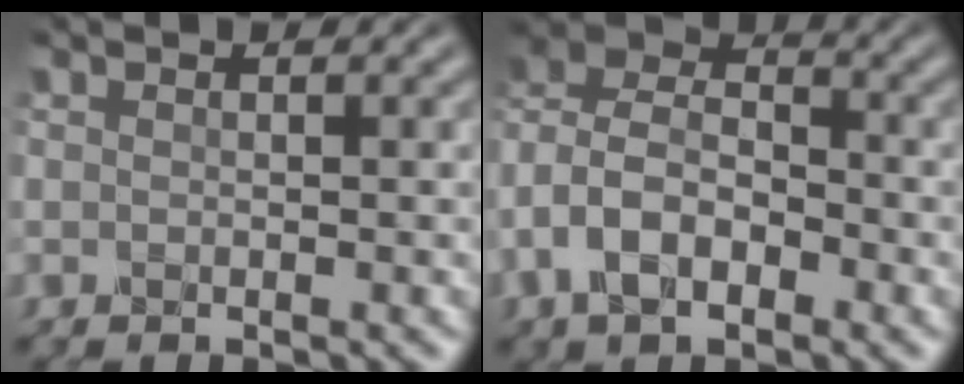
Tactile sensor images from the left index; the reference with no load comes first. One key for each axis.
{"total": 7.7, "fx": -2.4, "fy": 4.9, "fz": 5.4, "tx": -0.108, "ty": 0.011, "tz": -0.060}